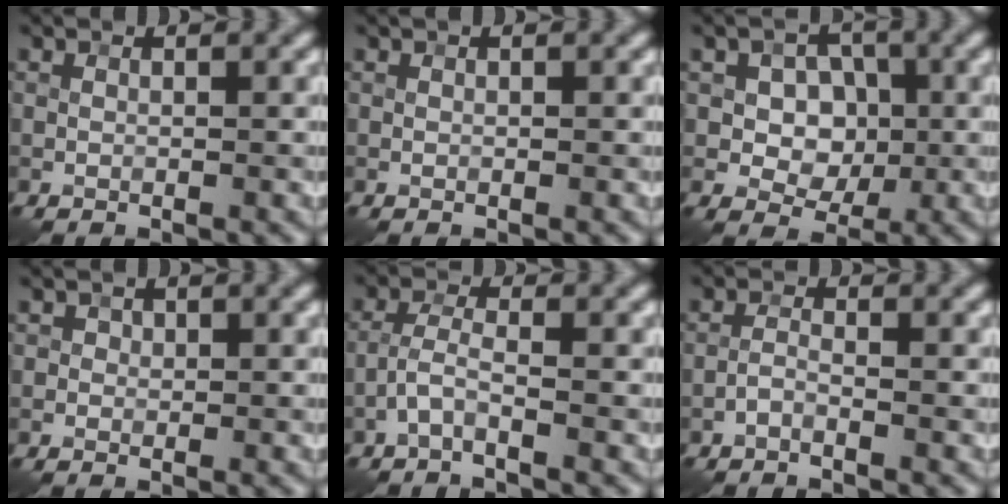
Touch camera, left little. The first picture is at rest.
{"total": 0.0}
{"total": 5.7, "force": [0.5, 4.5, 3.5], "torque": [-0.041, 0.008, -0.011]}
{"total": 0.6, "force": [0.1, 0.6, 0.2], "torque": [0.001, -0.001, -0.001]}
{"total": 2.1, "force": [-1.2, 0.3, 1.6], "torque": [-0.036, 0.009, -0.031]}
{"total": 1.0, "force": [-0.8, 0.1, 0.6], "torque": [-0.013, 0.004, -0.018]}